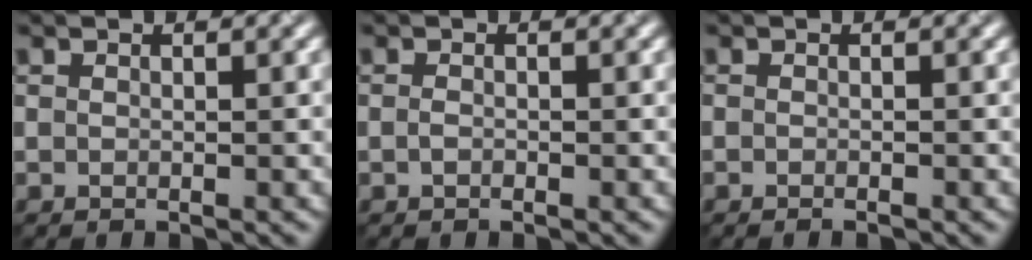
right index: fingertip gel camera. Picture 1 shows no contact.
{"total": 0.6, "force": [-0.3, 0.3, 0.4], "torque": [-0.010, 0.000, -0.006]}
{"total": 0.6, "force": [-0.5, 0.1, 0.4], "torque": [-0.004, -0.003, -0.008]}